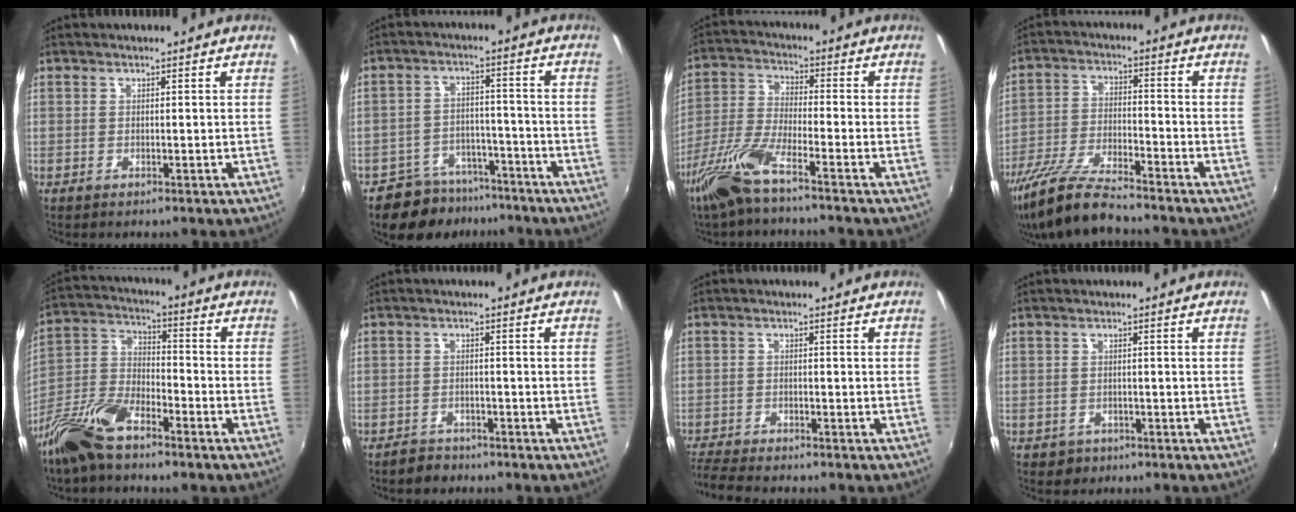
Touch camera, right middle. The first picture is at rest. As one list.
[{"total": 9.5, "force": [-7.6, 5.4, 2.0], "torque": [-0.049, 0.015, -0.105]}, {"total": 9.5, "force": [-6.7, 1.2, 6.7], "torque": [-0.149, -0.011, -0.134]}, {"total": 12.5, "force": [-10.8, 1.5, 6.1], "torque": [-0.129, -0.018, -0.206]}, {"total": 14.5, "force": [-9.7, 5.8, 9.1], "torque": [-0.205, -0.009, -0.195]}, {"total": 3.0, "force": [-2.5, 1.8, 0.1], "torque": [-0.011, 0.004, -0.041]}, {"total": 6.1, "force": [-5.8, 0.6, 2.0], "torque": [-0.062, -0.029, -0.107]}, {"total": 2.9, "force": [-1.4, 2.4, 0.7], "torque": [-0.022, -0.003, -0.017]}]